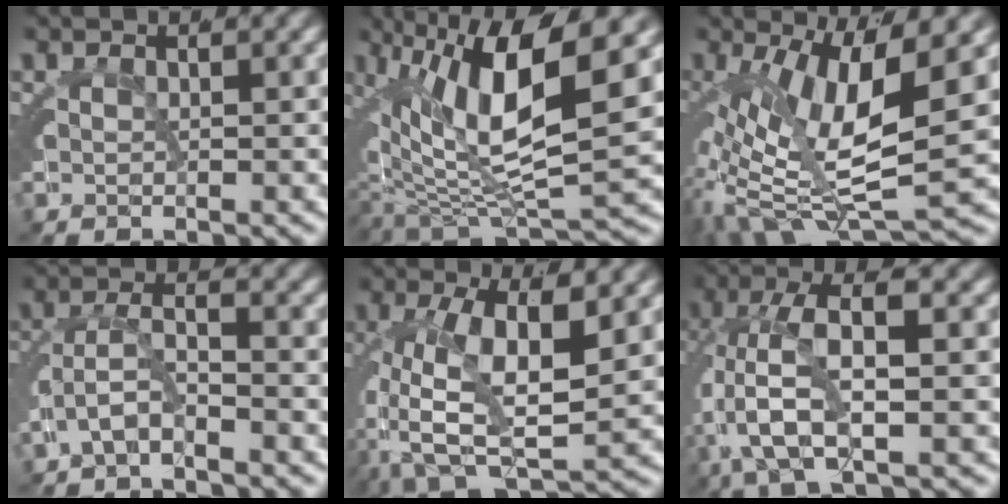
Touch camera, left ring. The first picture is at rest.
{"total": 12.9, "force": [1.3, 7.6, 10.4], "torque": [-0.182, -0.011, 0.024]}
{"total": 9.9, "force": [-2.7, 4.6, 8.4], "torque": [-0.150, -0.033, -0.029]}
{"total": 2.8, "force": [-1.8, 1.3, 1.7], "torque": [-0.037, -0.005, -0.033]}
{"total": 8.7, "force": [-2.4, 4.5, 7.0], "torque": [-0.130, -0.031, -0.022]}
{"total": 7.3, "force": [-0.8, 3.5, 6.3], "torque": [-0.149, -0.011, -0.008]}